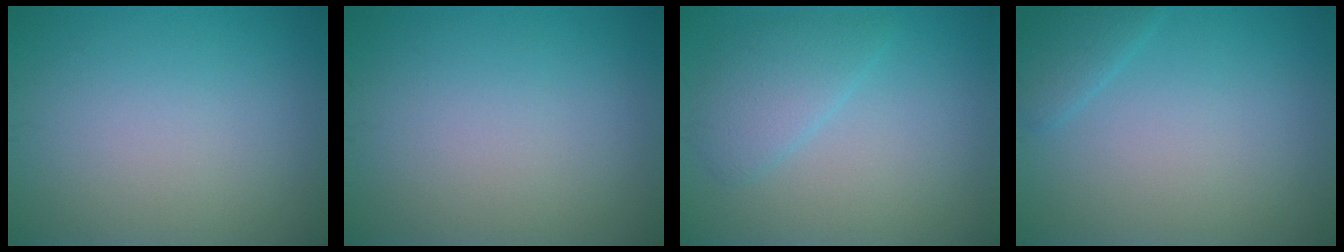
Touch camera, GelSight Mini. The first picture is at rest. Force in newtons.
{"total": 0.0}
{"total": 2.7, "press": 2.7, "slide": 0.1}
{"total": 1.5, "press": 1.5, "slide": 0.0}